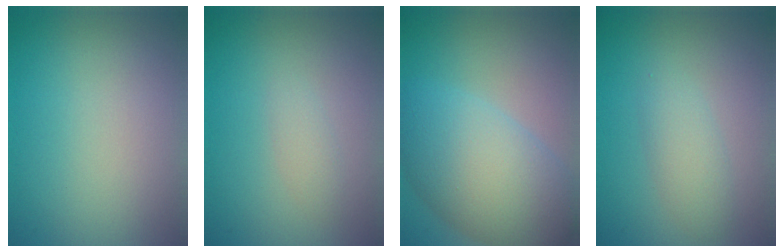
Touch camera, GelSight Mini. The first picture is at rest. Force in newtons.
{"total": 1.1, "press": 1.1, "slide": 0.0}
{"total": 8.7, "press": 8.7, "slide": 0.2}
{"total": 2.2, "press": 2.2, "slide": 0.2}